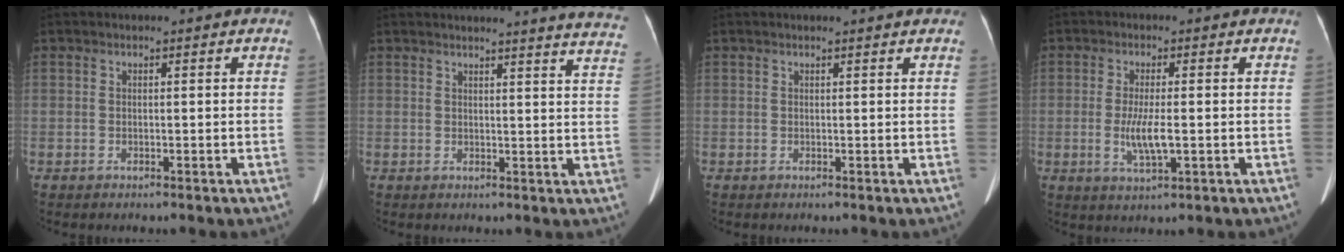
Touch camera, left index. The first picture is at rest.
{"total": 16.9, "force": [16.4, 0.3, 4.3], "torque": [-0.045, -0.082, 0.161]}
{"total": 5.1, "force": [4.8, 0.8, 1.6], "torque": [-0.017, 0.010, 0.037]}
{"total": 5.2, "force": [-0.8, 0.9, 5.0], "torque": [-0.107, -0.011, -0.014]}